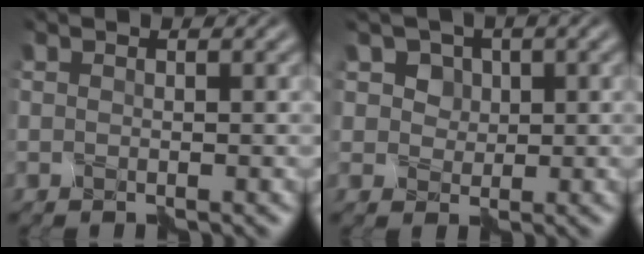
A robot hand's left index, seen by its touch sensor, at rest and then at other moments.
{"total": 4.7, "force": [2.7, 3.2, 2.1], "torque": [-0.047, 0.006, 0.033]}